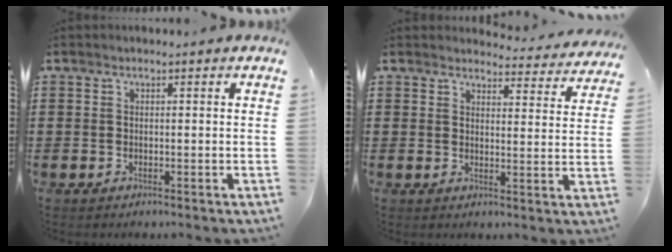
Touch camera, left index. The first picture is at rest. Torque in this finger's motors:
{"motor_torque": [-0.96, -1.18, -0.44, -0.21]}